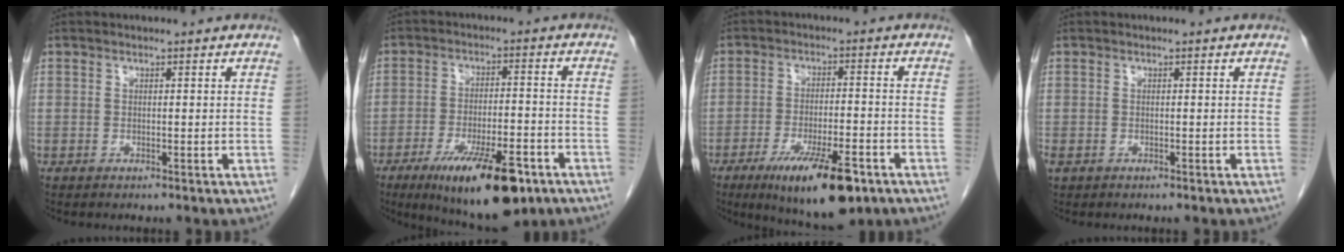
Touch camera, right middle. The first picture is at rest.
{"total": 14.9, "force": [-8.8, 3.9, 11.4], "torque": [-0.171, -0.018, -0.132]}
{"total": 12.8, "force": [-7.4, 3.0, 10.0], "torque": [-0.162, -0.021, -0.111]}
{"total": 0.8, "force": [-0.3, 0.6, 0.4], "torque": [-0.012, 0.001, -0.001]}